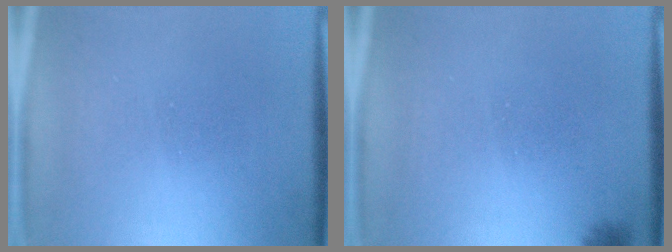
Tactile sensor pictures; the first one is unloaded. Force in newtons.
{"total": 1.6}